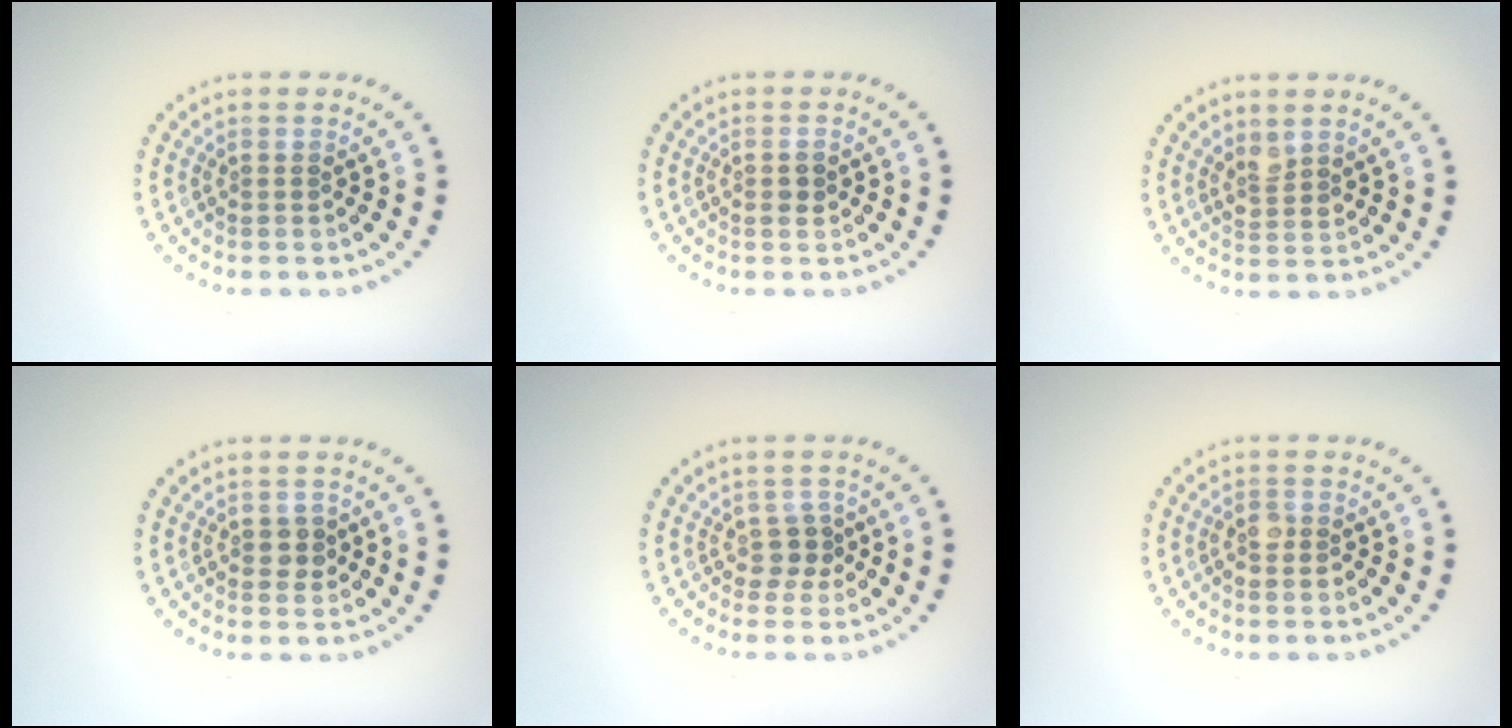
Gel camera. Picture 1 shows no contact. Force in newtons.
{"total": 1.1, "press": 1.1, "slide": 0.2}
{"total": 1.6, "press": 1.4, "slide": 0.8}
{"total": 1.3, "press": 1.3, "slide": 0.3}
{"total": 1.7, "press": 1.2, "slide": 1.2}
{"total": 1.4, "press": 1.3, "slide": 0.6}